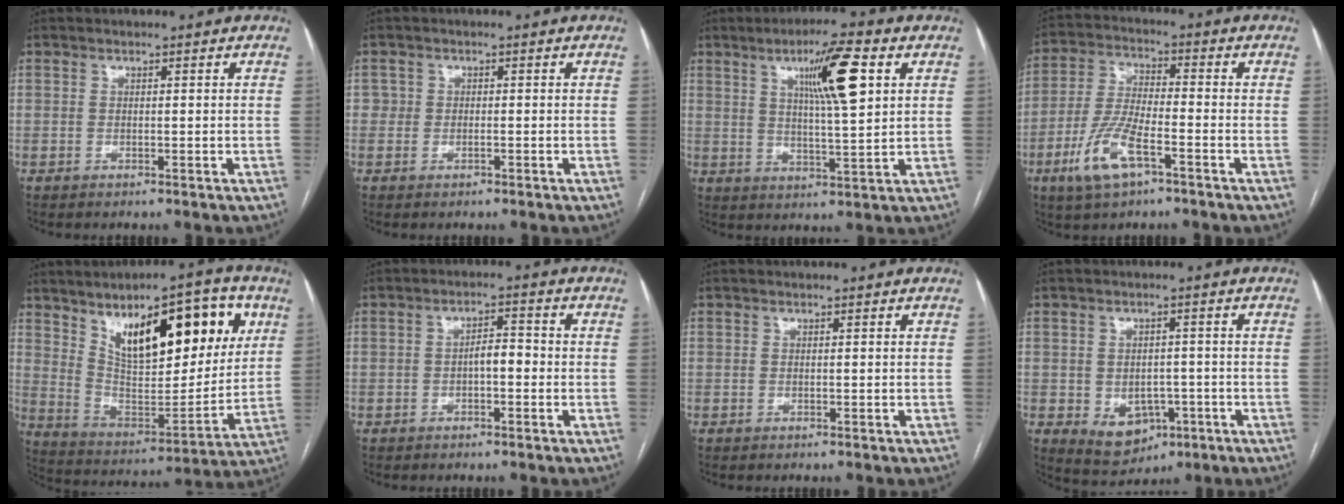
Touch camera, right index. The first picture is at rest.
{"total": 1.3, "force": [0.0, 1.3, 0.1], "torque": [0.008, 0.005, -0.003]}
{"total": 10.8, "force": [4.2, 1.0, 10.0], "torque": [-0.164, 0.005, 0.066]}
{"total": 9.9, "force": [-5.0, 2.7, 8.1], "torque": [-0.179, -0.006, -0.094]}
{"total": 23.2, "force": [10.1, 8.6, 19.1], "torque": [-0.301, 0.023, 0.171]}
{"total": 3.3, "force": [-0.7, 1.3, 3.0], "torque": [-0.047, 0.014, -0.010]}
{"total": 0.0}
{"total": 6.7, "force": [-2.3, 5.0, 3.8], "torque": [-0.055, 0.007, -0.020]}